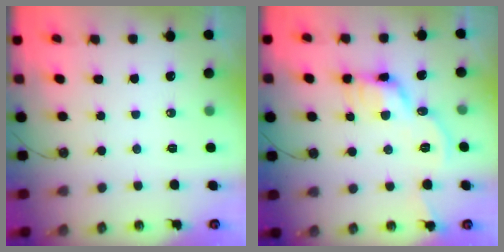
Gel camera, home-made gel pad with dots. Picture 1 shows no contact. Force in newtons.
{"total": 10.1, "press": 10.0, "slide": 1.4}